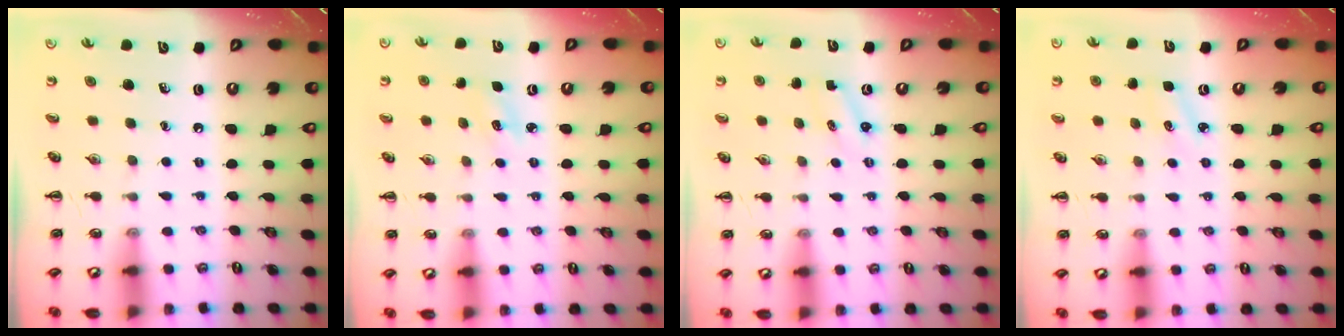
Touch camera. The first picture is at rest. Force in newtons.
{"total": 3.7, "press": 3.5, "slide": 1.1}
{"total": 1.9, "press": 1.8, "slide": 0.6}
{"total": 3.7, "press": 3.6, "slide": 0.9}